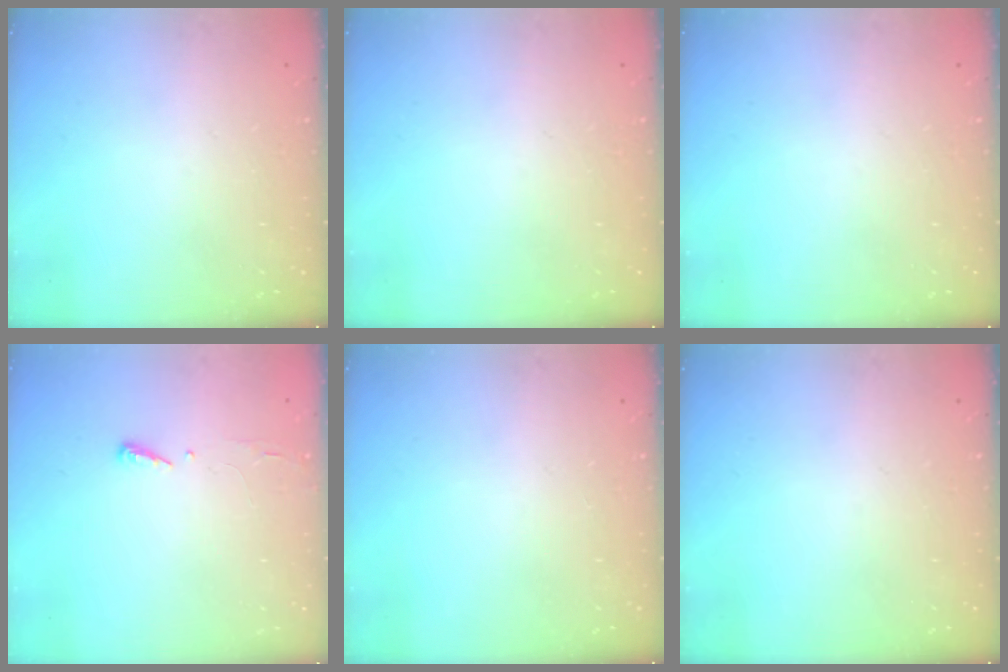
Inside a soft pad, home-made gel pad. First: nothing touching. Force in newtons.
{"total": 0.0}
{"total": 0.0}
{"total": 2.9, "press": 2.9, "slide": 0.4}
{"total": 0.0}
{"total": 0.0}